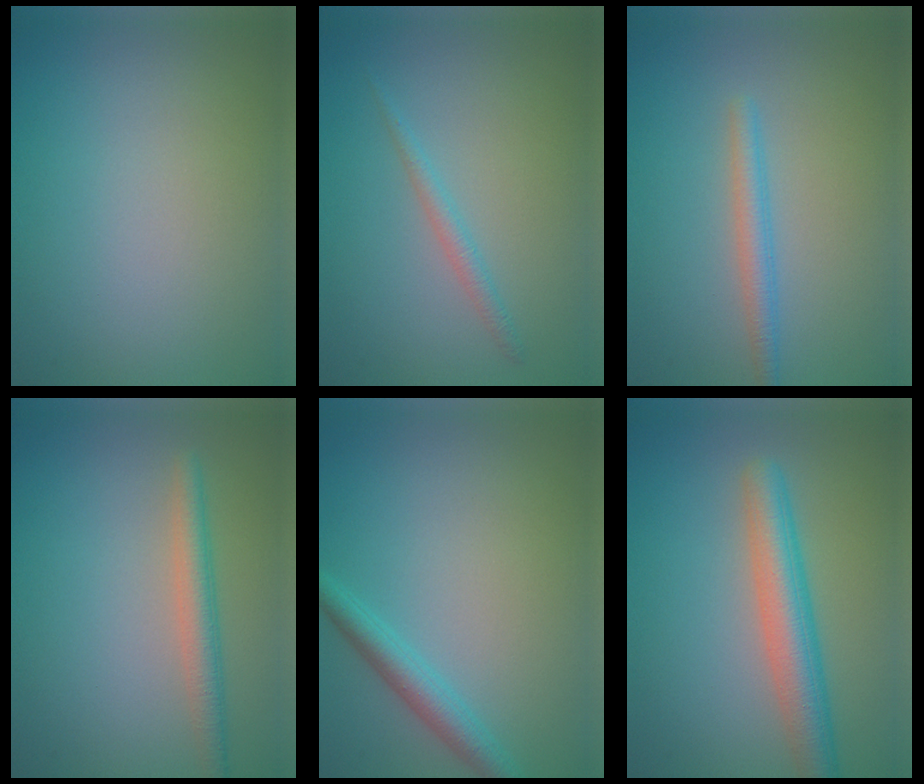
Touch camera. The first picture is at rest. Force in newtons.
{"total": 1.4, "press": 1.4, "slide": 0.0}
{"total": 2.1, "press": 2.1, "slide": 0.2}
{"total": 2.7, "press": 2.7, "slide": 0.2}
{"total": 2.7, "press": 2.7, "slide": 0.0}
{"total": 5.1, "press": 5.1, "slide": 0.1}